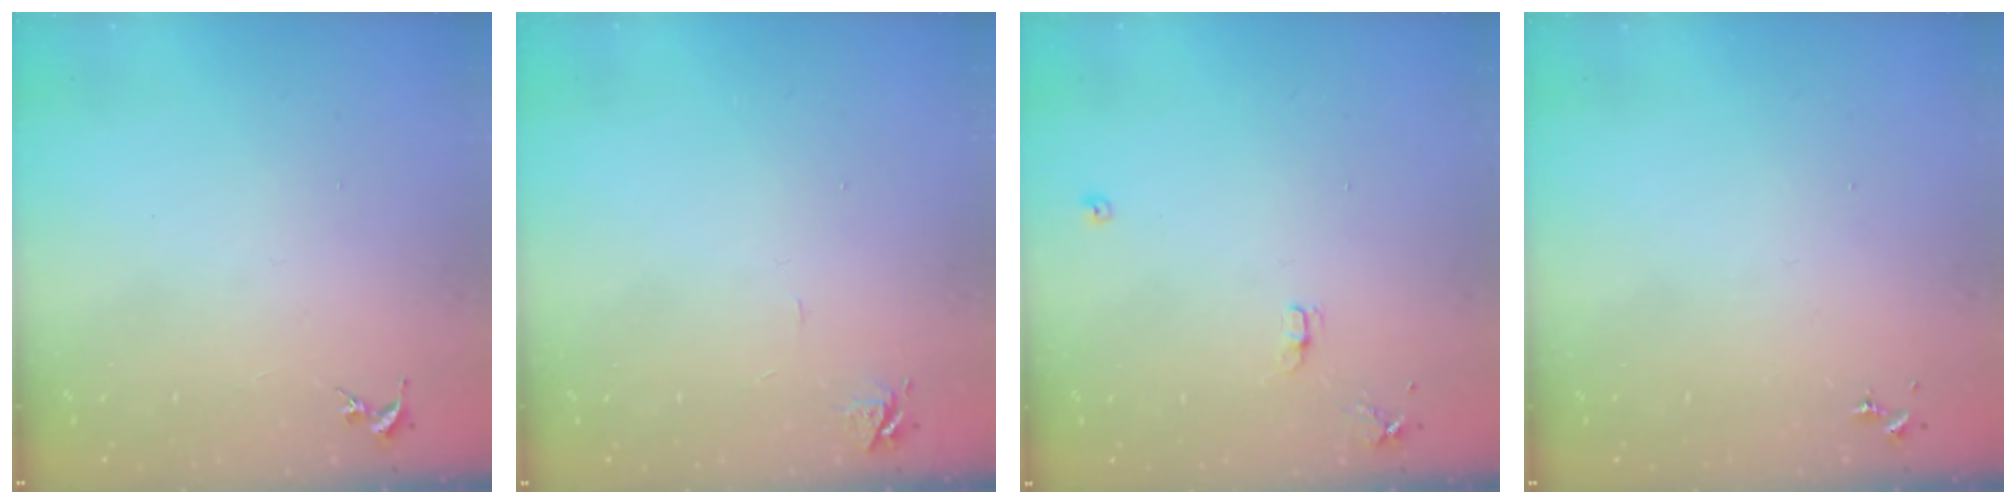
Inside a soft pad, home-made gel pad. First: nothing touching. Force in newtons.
{"total": 5.8, "press": 5.8, "slide": 0.7}
{"total": 7.2, "press": 7.2, "slide": 0.8}
{"total": 0.0}